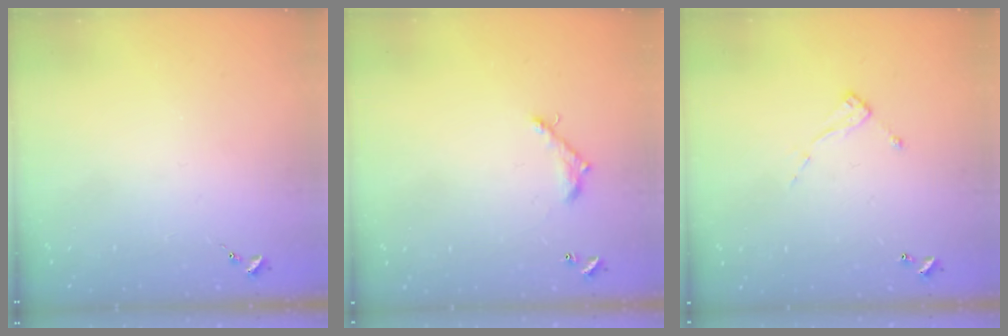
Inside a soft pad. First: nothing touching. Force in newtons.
{"total": 7.3, "press": 7.3, "slide": 0.6}
{"total": 6.9, "press": 6.9, "slide": 0.4}